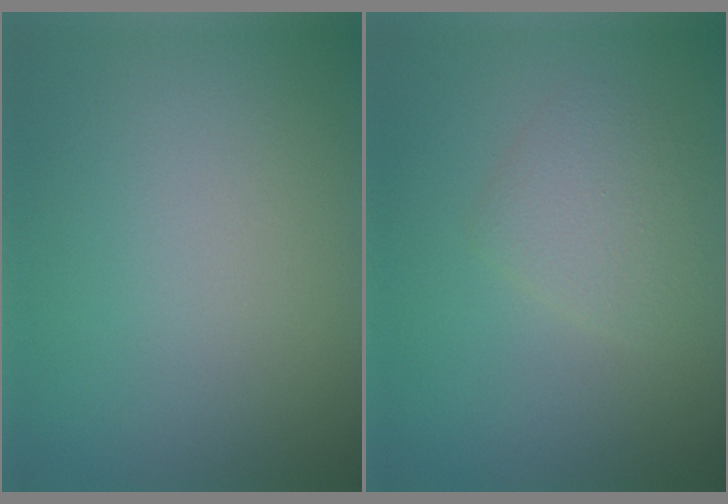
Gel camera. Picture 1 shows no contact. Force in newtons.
{"total": 2.2, "press": 2.2, "slide": 0.1}